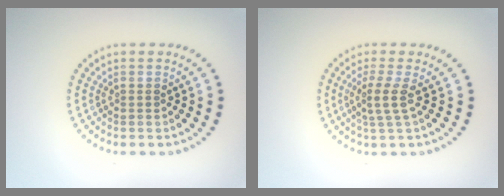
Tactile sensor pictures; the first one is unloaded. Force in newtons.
{"total": 2.2, "press": 1.6, "slide": 1.5}